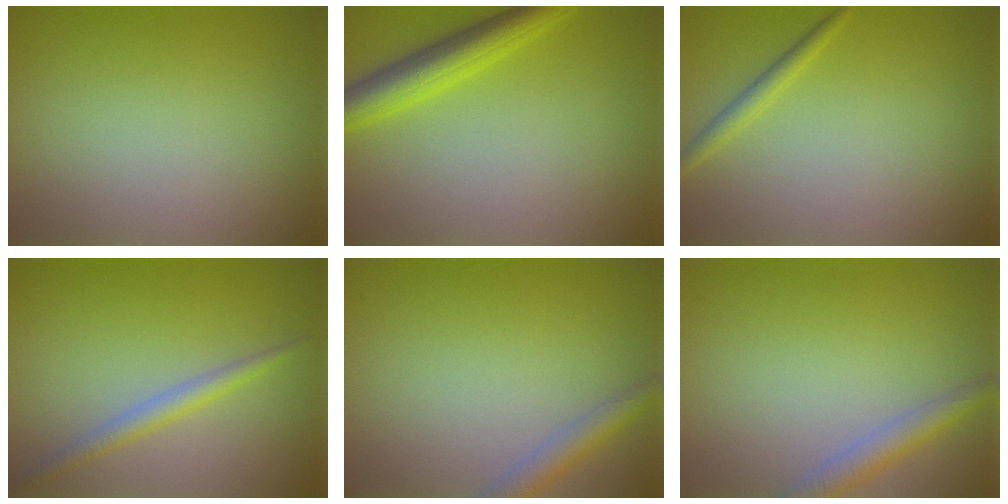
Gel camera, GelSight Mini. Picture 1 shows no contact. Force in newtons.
{"total": 4.5, "press": 4.5, "slide": 0.4}
{"total": 1.4, "press": 1.4, "slide": 0.1}
{"total": 2.0, "press": 2.0, "slide": 0.1}
{"total": 2.4, "press": 2.4, "slide": 0.1}
{"total": 2.6, "press": 2.6, "slide": 0.2}